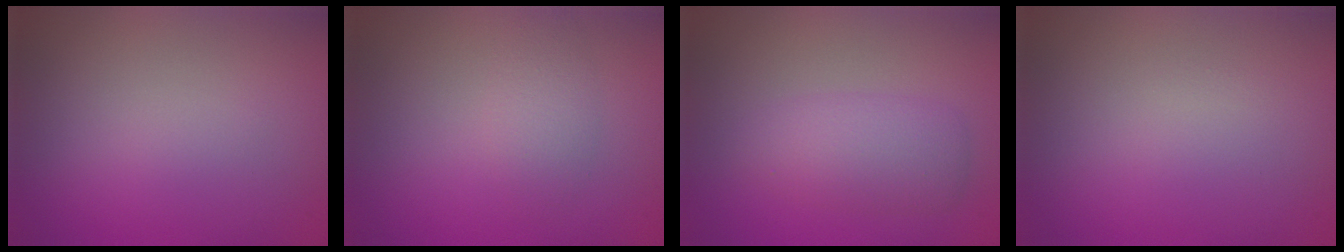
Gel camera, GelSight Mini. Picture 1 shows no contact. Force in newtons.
{"total": 1.9, "press": 1.9, "slide": 0.1}
{"total": 3.3, "press": 3.3, "slide": 0.1}
{"total": 0.0}